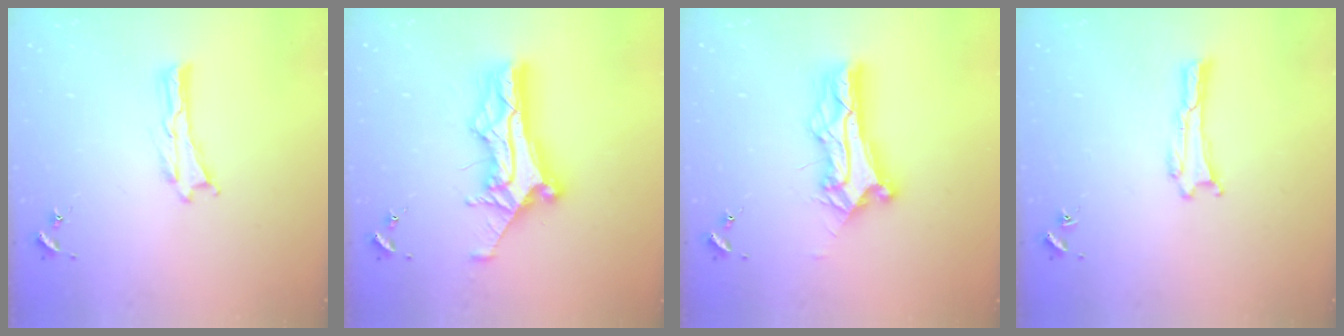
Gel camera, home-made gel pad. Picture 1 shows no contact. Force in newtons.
{"total": 11.5, "press": 11.5, "slide": 0.8}
{"total": 11.0, "press": 11.0, "slide": 0.9}
{"total": 0.0}